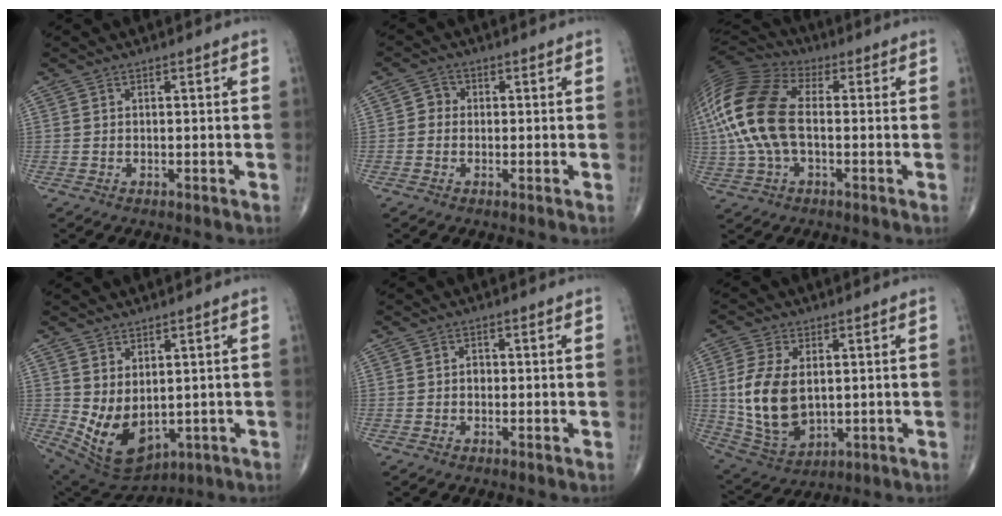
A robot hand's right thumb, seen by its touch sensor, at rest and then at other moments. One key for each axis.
{"total": 2.5, "fx": -0.2, "fy": 2.2, "fz": 1.0, "tx": 0.001, "ty": 0.008, "tz": -0.012}
{"total": 18.3, "fx": 0.1, "fy": 10.3, "fz": 15.1, "tx": -0.345, "ty": 0.027, "tz": -0.004}
{"total": 10.7, "fx": -0.2, "fy": 6.6, "fz": 8.4, "tx": -0.138, "ty": -0.012, "tz": 0.032}
{"total": 1.0, "fx": -0.1, "fy": 0.8, "fz": 0.6, "tx": -0.003, "ty": 0.003, "tz": -0.005}
{"total": 13.6, "fx": 1.0, "fy": 8.3, "fz": 10.7, "tx": -0.209, "ty": -0.013, "tz": 0.035}